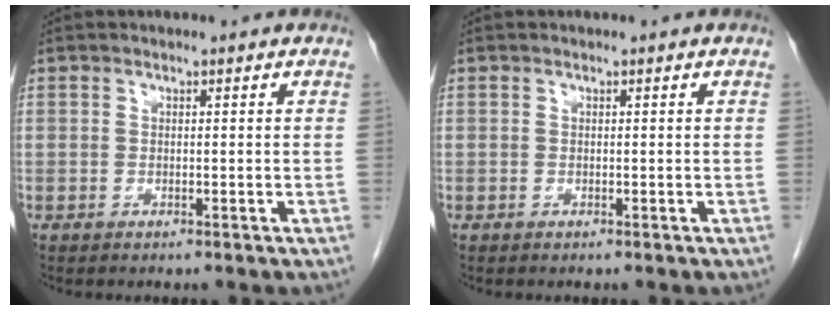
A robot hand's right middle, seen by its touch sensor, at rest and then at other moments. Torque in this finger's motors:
{"motor_torque": [0.00, 0.00, 0.00, 0.00]}